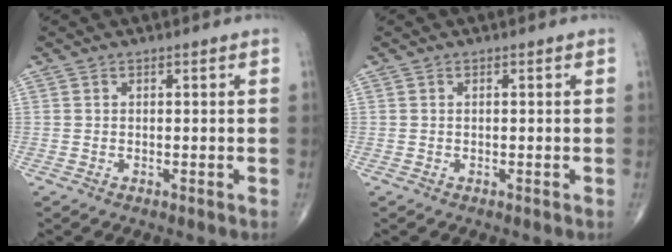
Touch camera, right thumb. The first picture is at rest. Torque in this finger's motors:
{"motor_torque": [0.04, 0.17, 0.03, 0.07, 0.01]}